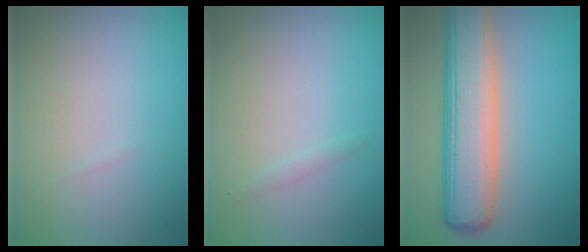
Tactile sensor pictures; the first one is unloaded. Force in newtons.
{"total": 0.5, "press": 0.5, "slide": 0.1}
{"total": 8.6, "press": 8.6, "slide": 0.7}